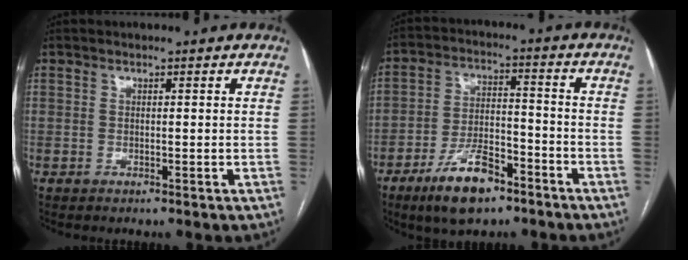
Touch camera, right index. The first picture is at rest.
{"total": 10.6, "force": [-6.9, 3.9, 7.0], "torque": [-0.134, 0.001, -0.121]}